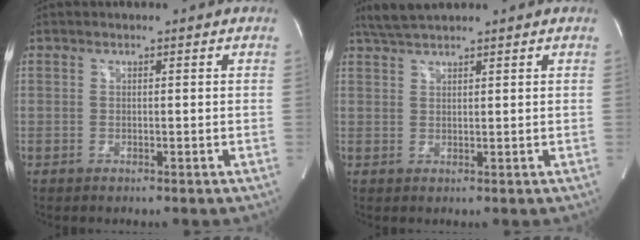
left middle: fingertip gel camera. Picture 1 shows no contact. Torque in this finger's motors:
{"motor_torque": [0.12, -0.08, -0.06, 0.00]}